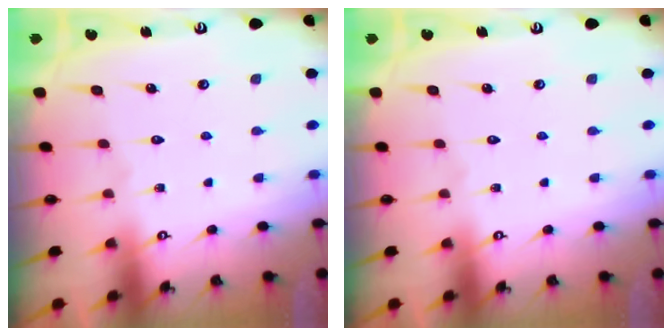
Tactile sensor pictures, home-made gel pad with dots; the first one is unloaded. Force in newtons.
{"total": 0.0}